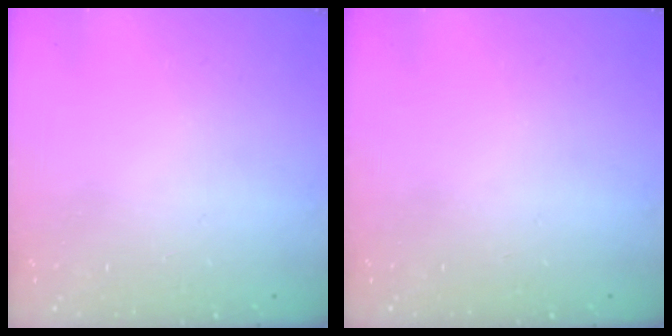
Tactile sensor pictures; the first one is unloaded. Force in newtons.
{"total": 0.0}